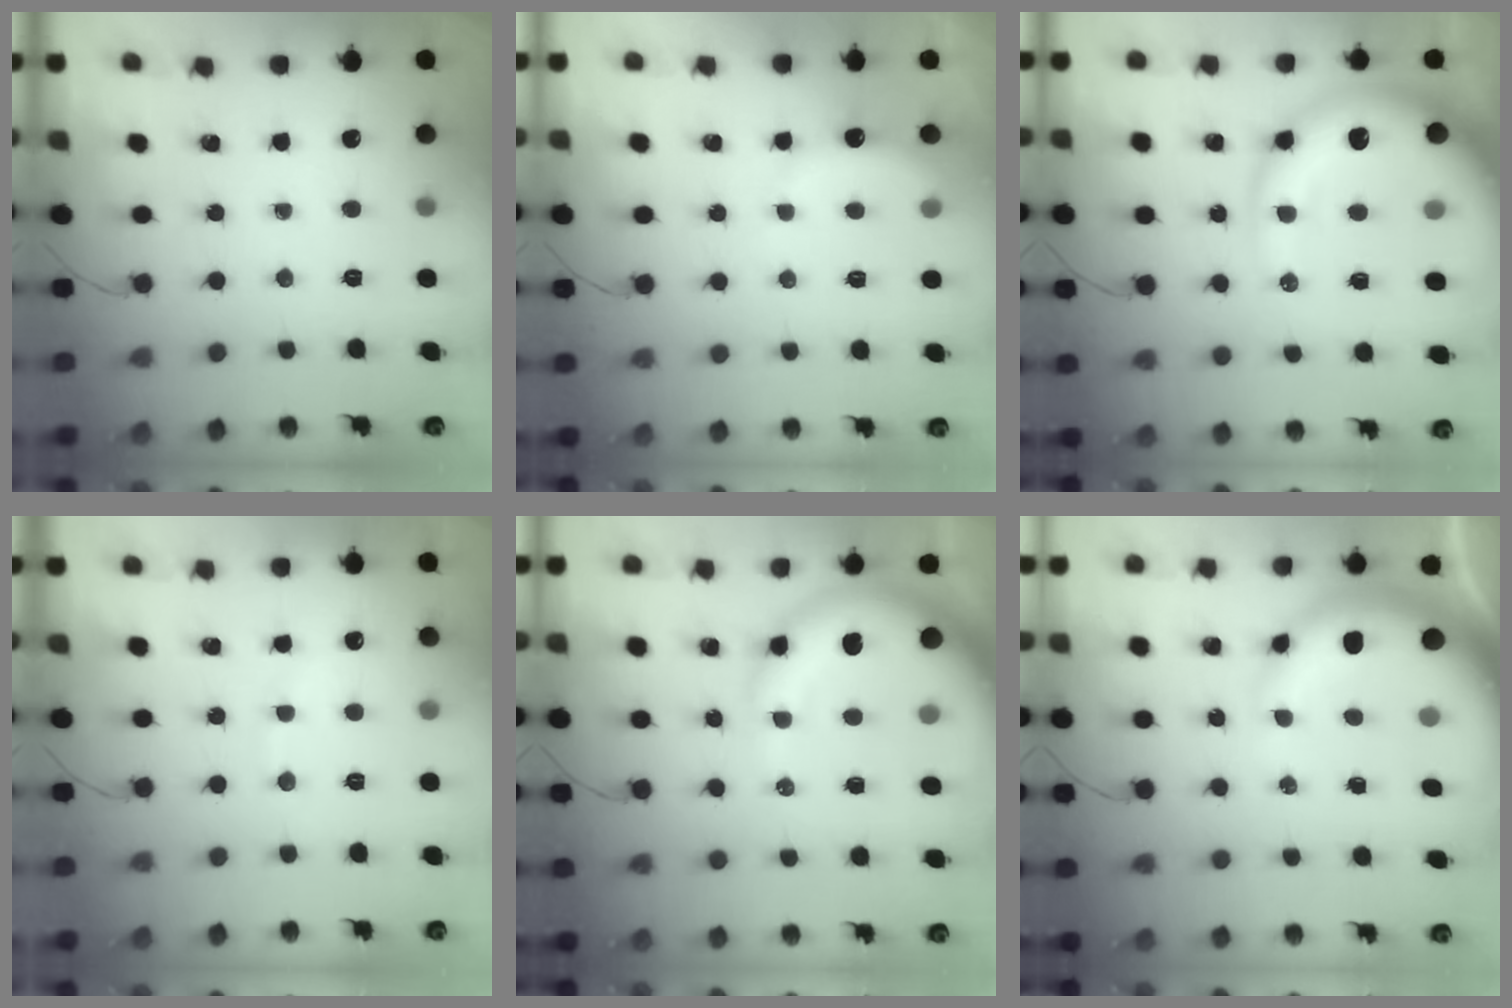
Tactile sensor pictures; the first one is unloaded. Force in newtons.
{"total": 5.4, "press": 5.2, "slide": 1.5}
{"total": 18.7, "press": 18.2, "slide": 4.3}
{"total": 6.0, "press": 5.8, "slide": 1.6}
{"total": 13.6, "press": 13.3, "slide": 2.9}
{"total": 12.2, "press": 11.9, "slide": 2.5}